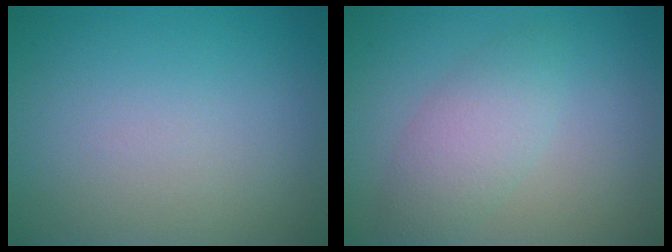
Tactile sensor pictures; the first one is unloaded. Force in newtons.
{"total": 3.2, "press": 3.2, "slide": 0.0}